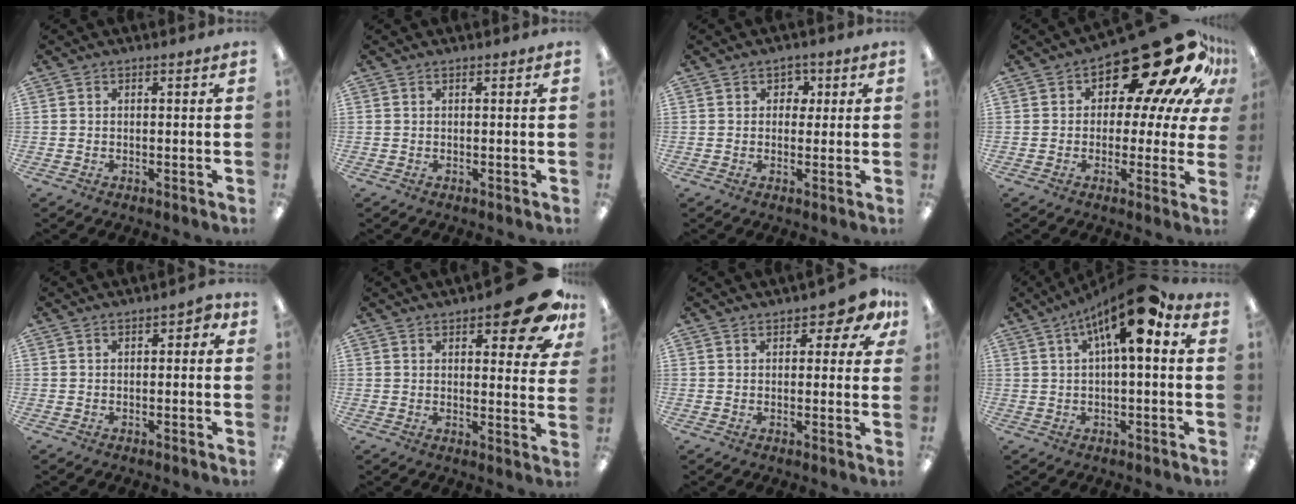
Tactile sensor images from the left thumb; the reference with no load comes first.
{"total": 0.0}
{"total": 3.0, "force": [0.8, 2.7, 1.0], "torque": [-0.010, 0.002, 0.009]}
{"total": 23.2, "force": [13.2, 9.9, 16.4], "torque": [-0.212, -0.093, 0.218]}
{"total": 2.0, "force": [-0.6, 1.4, 1.3], "torque": [-0.015, 0.003, -0.014]}
{"total": 14.0, "force": [8.3, 5.2, 10.0], "torque": [-0.123, -0.045, 0.135]}
{"total": 4.8, "force": [2.8, 2.5, 3.0], "torque": [-0.032, -0.007, 0.046]}
{"total": 14.4, "force": [5.8, 4.1, 12.5], "torque": [-0.195, -0.022, 0.093]}